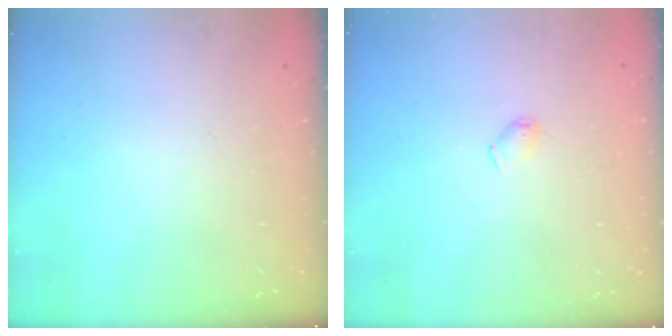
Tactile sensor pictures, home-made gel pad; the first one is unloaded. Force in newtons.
{"total": 4.2, "press": 4.1, "slide": 0.8}